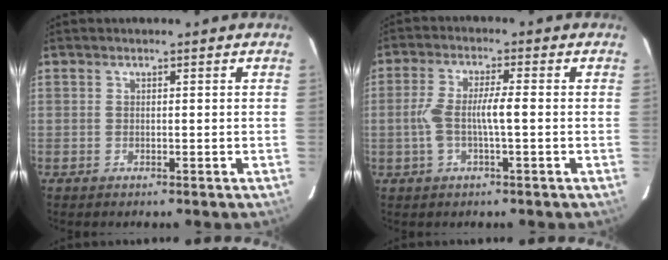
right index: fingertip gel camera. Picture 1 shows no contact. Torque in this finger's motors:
{"motor_torque": [0.18, -0.07, 0.17, 0.08]}